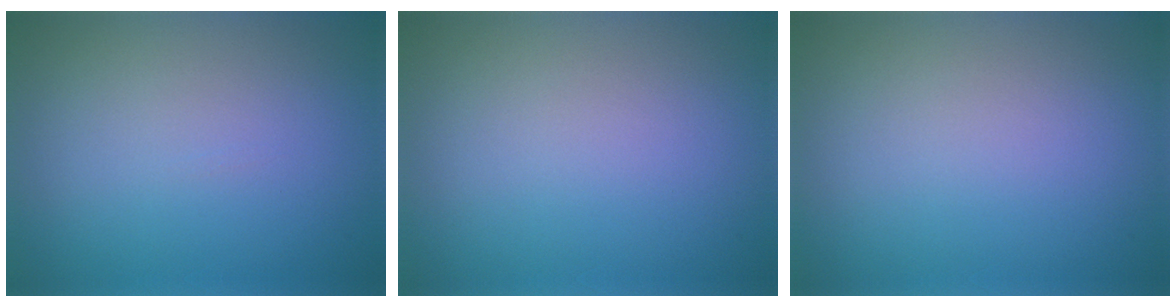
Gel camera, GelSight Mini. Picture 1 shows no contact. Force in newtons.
{"total": 0.0}
{"total": 0.0}